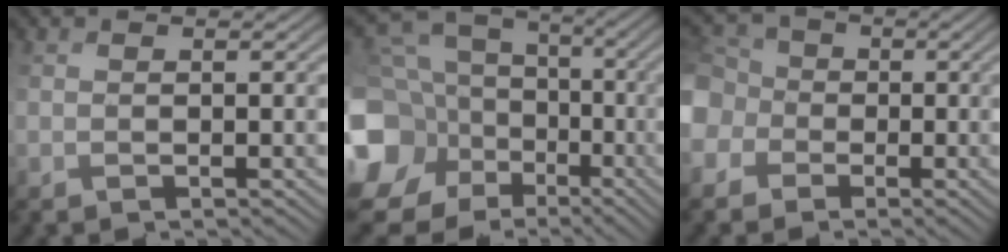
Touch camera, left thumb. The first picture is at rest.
{"total": 20.0, "force": [-3.9, 17.6, 8.6], "torque": [-0.227, -0.016, -0.065]}
{"total": 7.1, "force": [-1.2, 6.4, 2.8], "torque": [-0.110, 0.002, -0.040]}